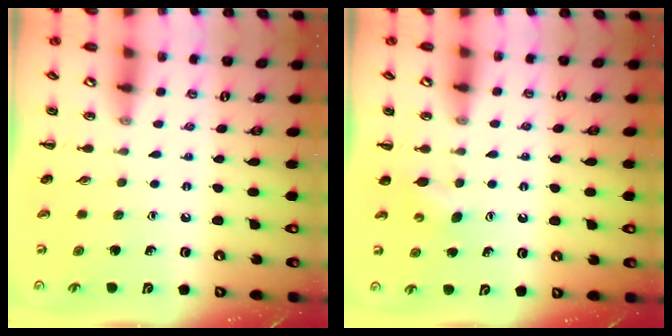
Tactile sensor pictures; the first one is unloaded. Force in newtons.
{"total": 2.9, "press": 2.9, "slide": 0.6}